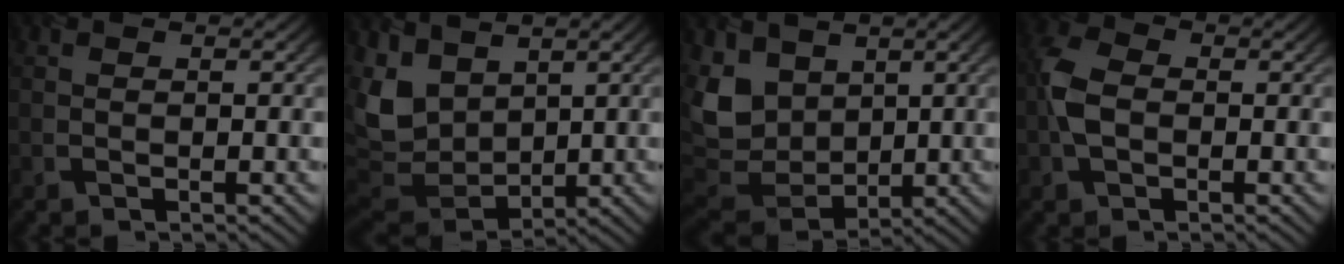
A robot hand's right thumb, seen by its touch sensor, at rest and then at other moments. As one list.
[{"total": 9.6, "force": [4.0, 6.5, 5.9], "torque": [-0.176, -0.006, 0.086]}, {"total": 9.7, "force": [3.3, 7.4, 5.5], "torque": [-0.166, -0.014, 0.067]}, {"total": 4.6, "force": [-0.6, 3.2, 3.3], "torque": [-0.085, 0.002, -0.020]}]